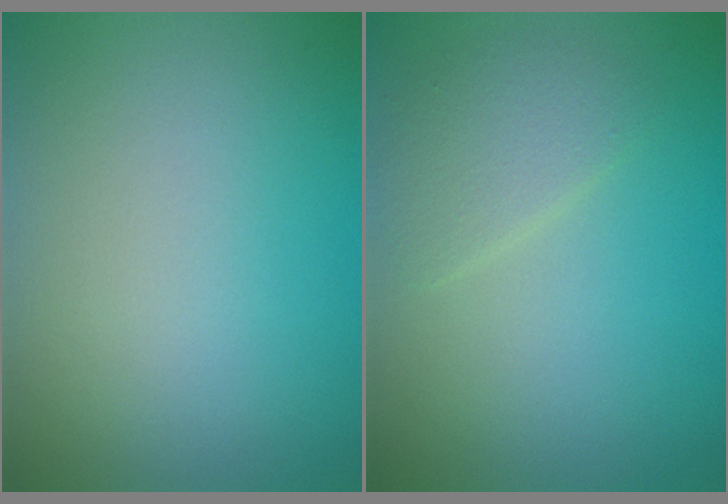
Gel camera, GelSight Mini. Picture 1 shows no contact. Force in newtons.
{"total": 2.2, "press": 2.2, "slide": 0.1}